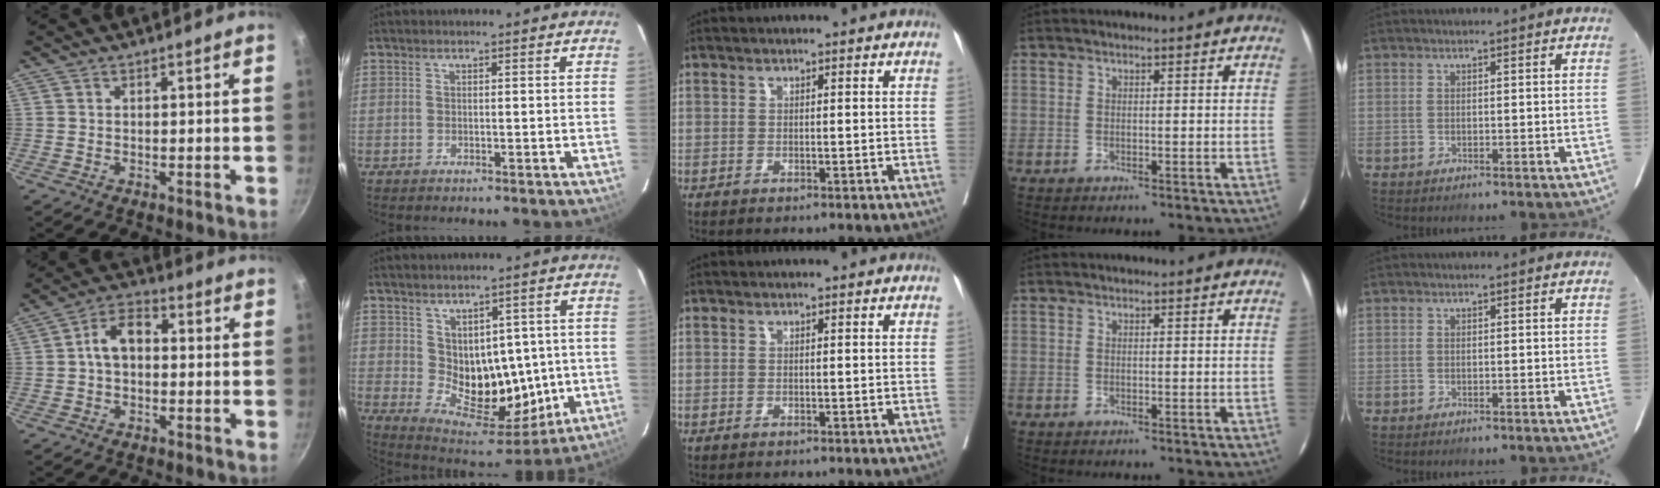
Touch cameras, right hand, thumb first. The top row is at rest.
{"thumb": {"total": 7.3, "force": [0.1, 4.8, 5.5], "torque": [-0.087, 0.026, -0.009]}, "index": {"total": 12.5, "force": [0.3, 7.8, 9.8], "torque": [-0.144, 0.009, 0.037]}}